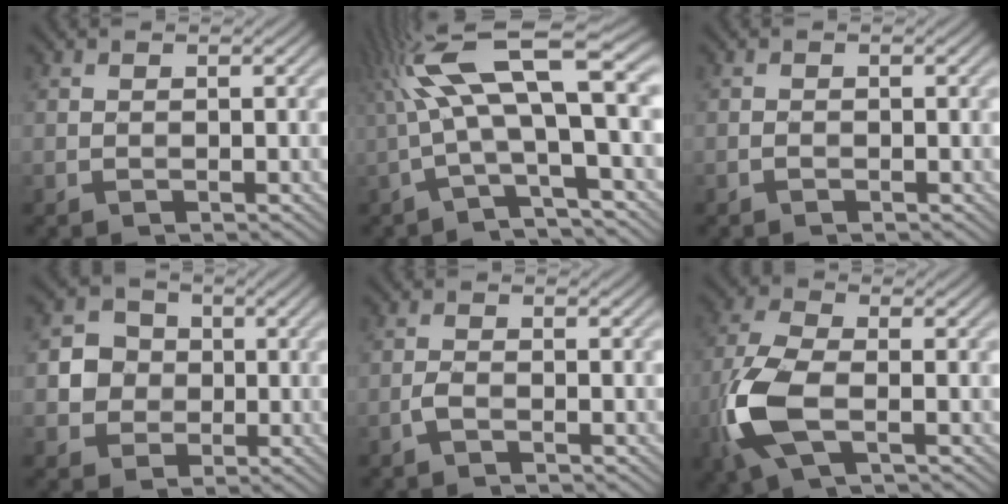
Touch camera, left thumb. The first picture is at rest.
{"total": 13.5, "force": [1.8, 3.3, 12.9], "torque": [-0.247, 0.024, 0.032]}
{"total": 0.5, "force": [-0.4, 0.1, 0.4], "torque": [-0.007, 0.002, -0.006]}
{"total": 4.6, "force": [0.0, 4.4, 1.5], "torque": [-0.033, 0.004, -0.017]}
{"total": 1.4, "force": [-0.9, 0.4, 1.0], "torque": [-0.023, 0.005, -0.023]}
{"total": 9.8, "force": [-2.9, 4.6, 8.2], "torque": [-0.207, -0.007, -0.066]}